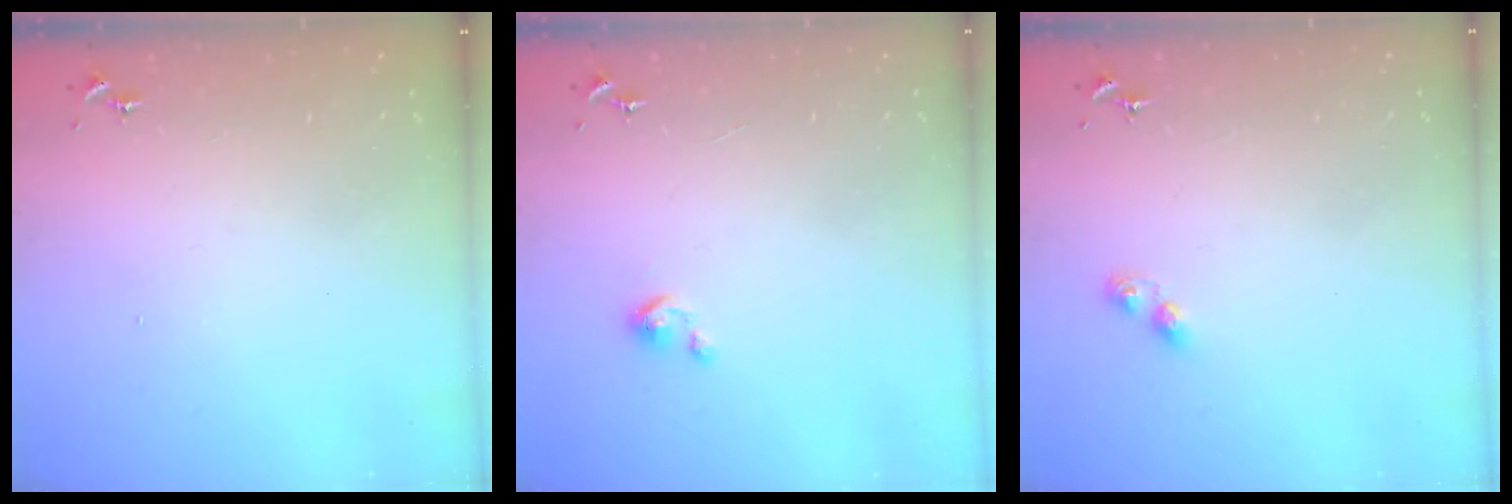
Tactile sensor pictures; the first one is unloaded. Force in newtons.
{"total": 2.4, "press": 2.4, "slide": 0.2}
{"total": 3.4, "press": 3.4, "slide": 0.5}